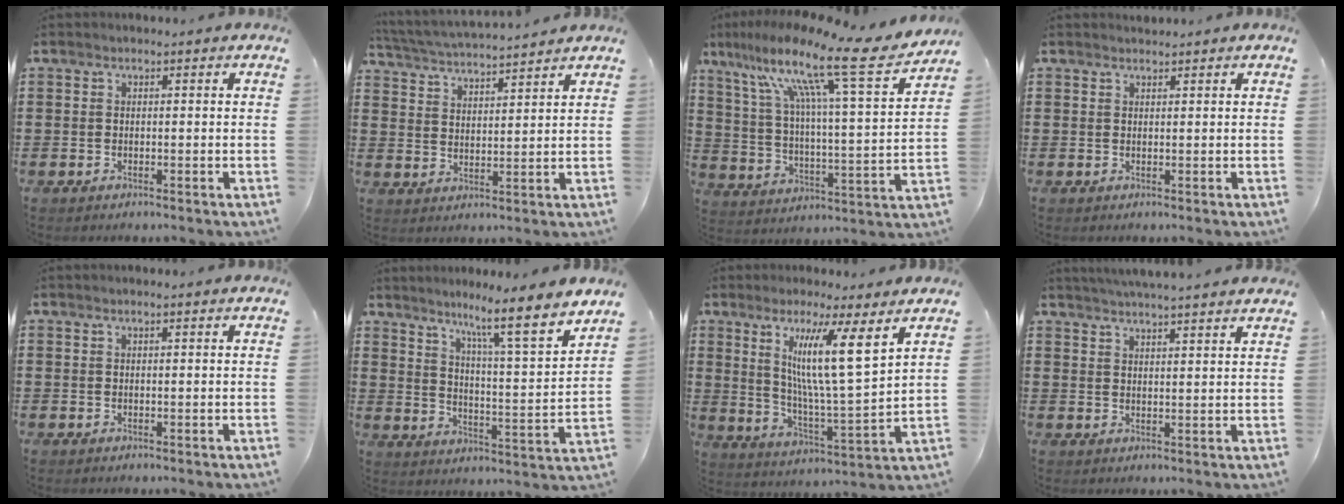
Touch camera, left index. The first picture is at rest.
{"total": 4.2, "force": [4.1, -0.3, 0.8], "torque": [-0.035, -0.025, 0.069]}
{"total": 15.6, "force": [11.1, 1.3, 10.8], "torque": [-0.215, -0.070, 0.171]}
{"total": 0.9, "force": [0.9, 0.2, 0.0], "torque": [-0.003, 0.001, 0.017]}
{"total": 0.6, "force": [0.4, 0.0, 0.5], "torque": [-0.009, 0.000, 0.008]}
{"total": 8.0, "force": [6.4, -0.9, 4.7], "torque": [-0.093, -0.059, 0.091]}
{"total": 12.2, "force": [6.4, 1.0, 10.3], "torque": [-0.188, -0.028, 0.100]}
{"total": 3.6, "force": [3.4, -0.7, 0.6], "torque": [-0.023, -0.015, 0.061]}